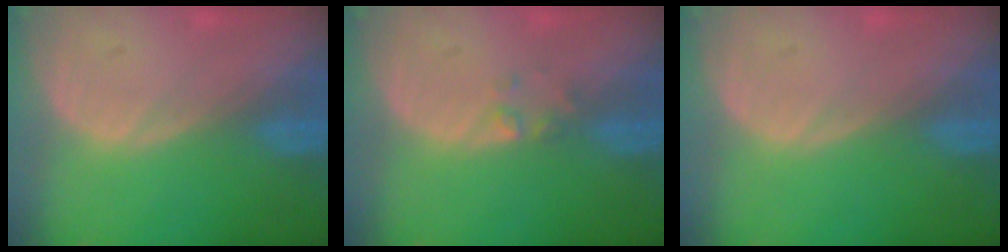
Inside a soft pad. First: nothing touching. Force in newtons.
{"total": 1.4, "press": 1.3, "slide": 0.2}
{"total": 0.0}